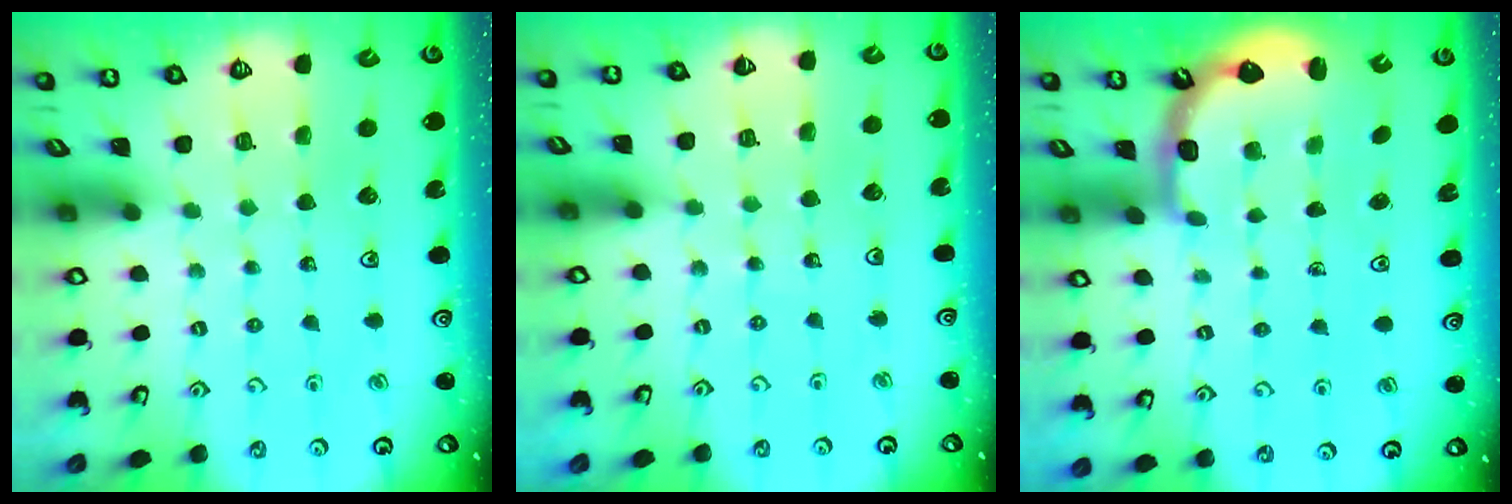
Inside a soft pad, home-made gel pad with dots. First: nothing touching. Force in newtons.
{"total": 3.1, "press": 3.0, "slide": 0.8}
{"total": 2.8, "press": 2.2, "slide": 1.8}